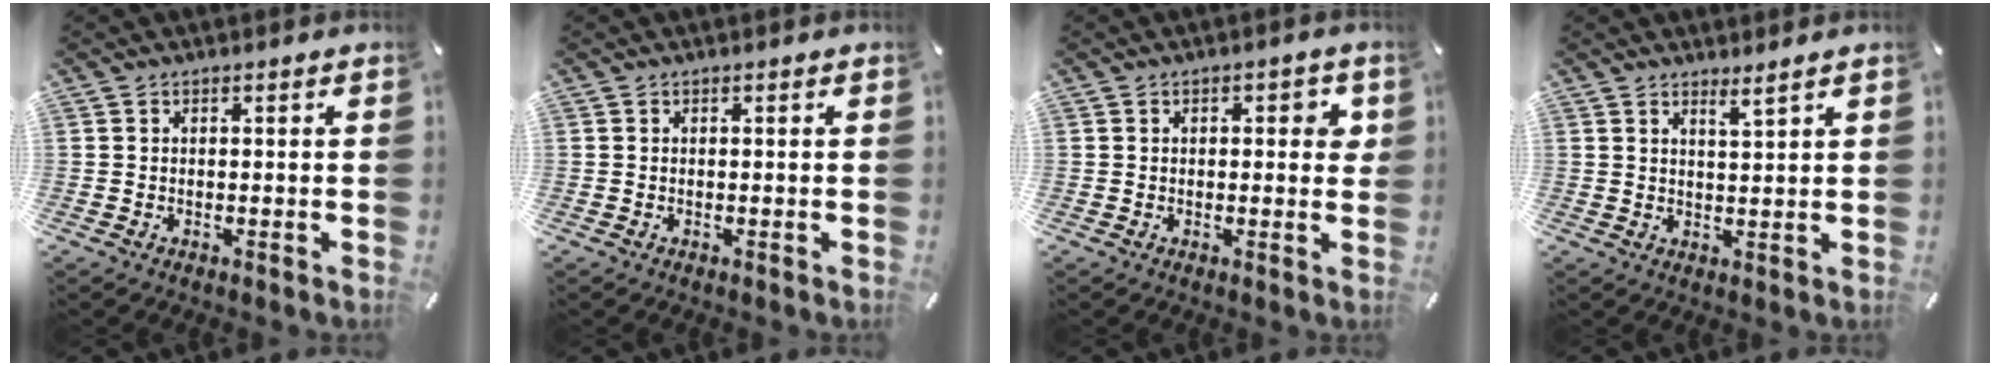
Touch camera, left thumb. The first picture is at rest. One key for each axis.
{"total": 0.0}
{"total": 3.6, "fx": 0.7, "fy": 1.7, "fz": 3.1, "tx": -0.039, "ty": -0.001, "tz": 0.005}
{"total": 2.7, "fx": 2.4, "fy": -0.5, "fz": 1.0, "tx": -0.025, "ty": -0.013, "tz": 0.044}